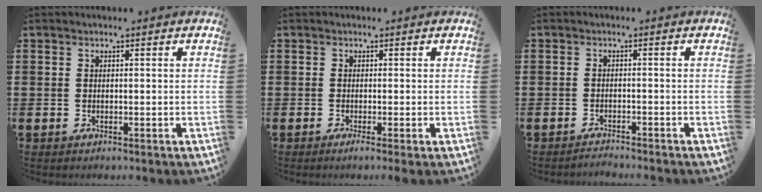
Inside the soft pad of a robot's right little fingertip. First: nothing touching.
{"total": 0.9, "force": [-0.3, 0.0, 0.9], "torque": [-0.016, -0.003, -0.006]}
{"total": 1.3, "force": [-1.3, -0.2, -0.1], "torque": [-0.001, 0.002, -0.026]}